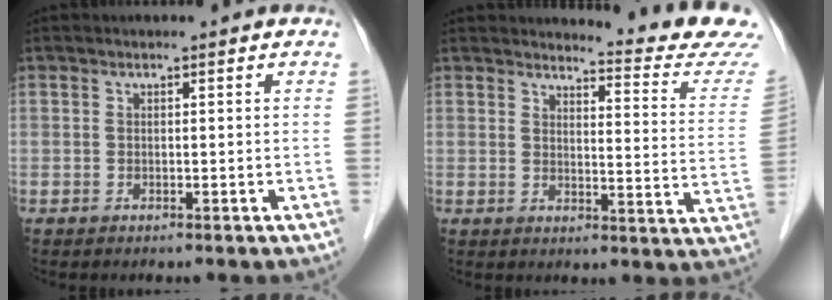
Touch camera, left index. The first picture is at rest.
{"total": 13.1, "force": [13.0, -1.3, 1.6], "torque": [-0.015, -0.116, 0.132]}